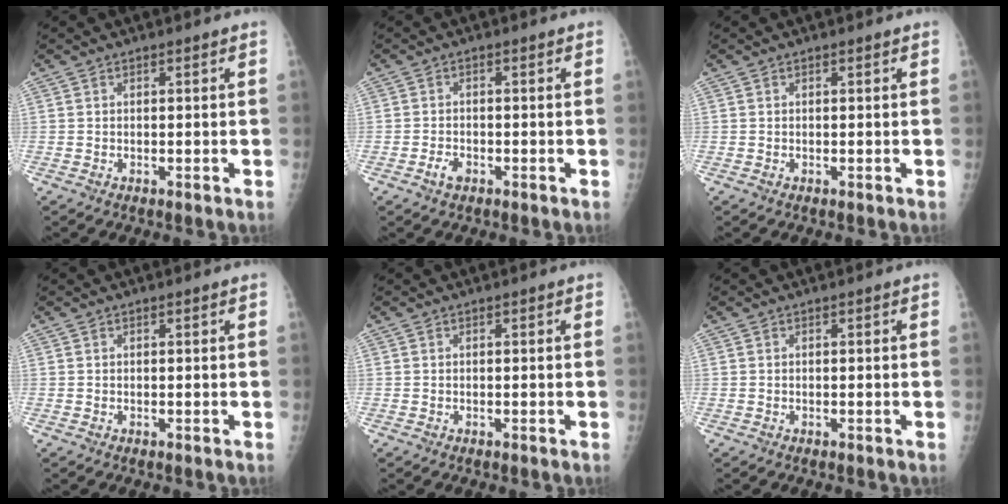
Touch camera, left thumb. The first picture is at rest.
{"total": 2.2, "force": [-1.3, 1.4, 1.1], "torque": [-0.011, 0.007, -0.025]}
{"total": 0.0}
{"total": 0.0}
{"total": 0.0}
{"total": 0.0}